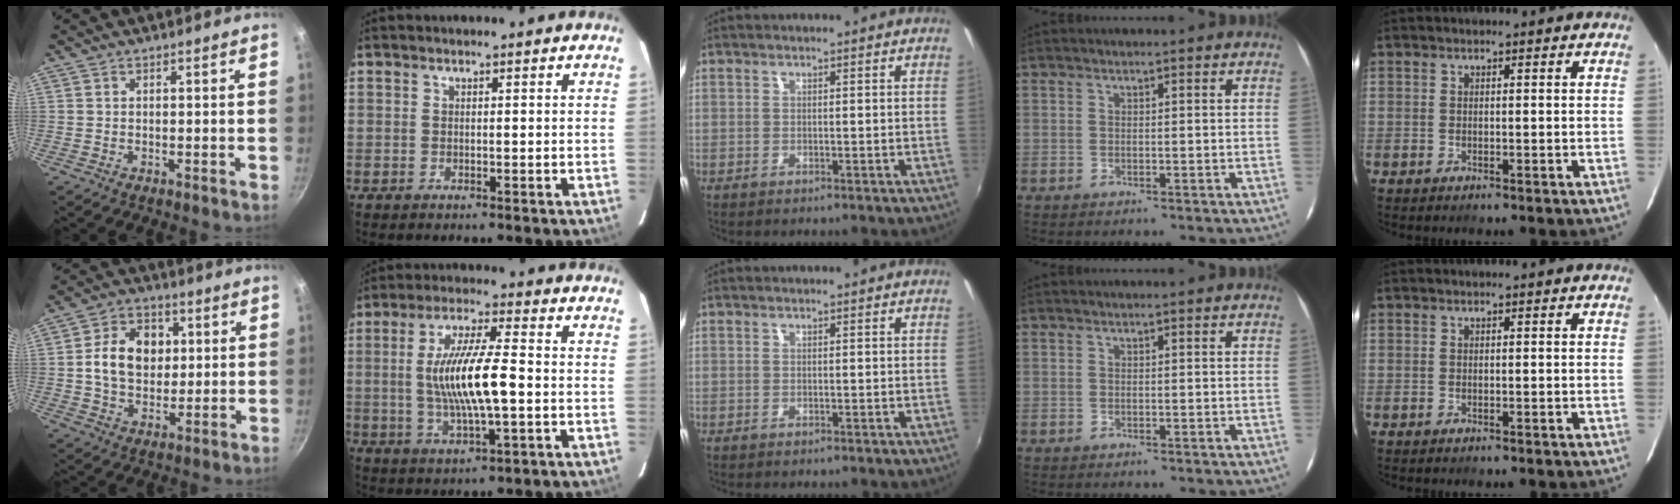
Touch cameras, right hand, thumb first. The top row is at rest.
{"thumb": {"total": 11.8, "force": [1.6, 9.0, 7.5], "torque": [-0.099, 0.007, 0.021]}, "index": {"total": 12.4, "force": [-0.8, 2.3, 12.2], "torque": [-0.232, -0.002, -0.011]}}